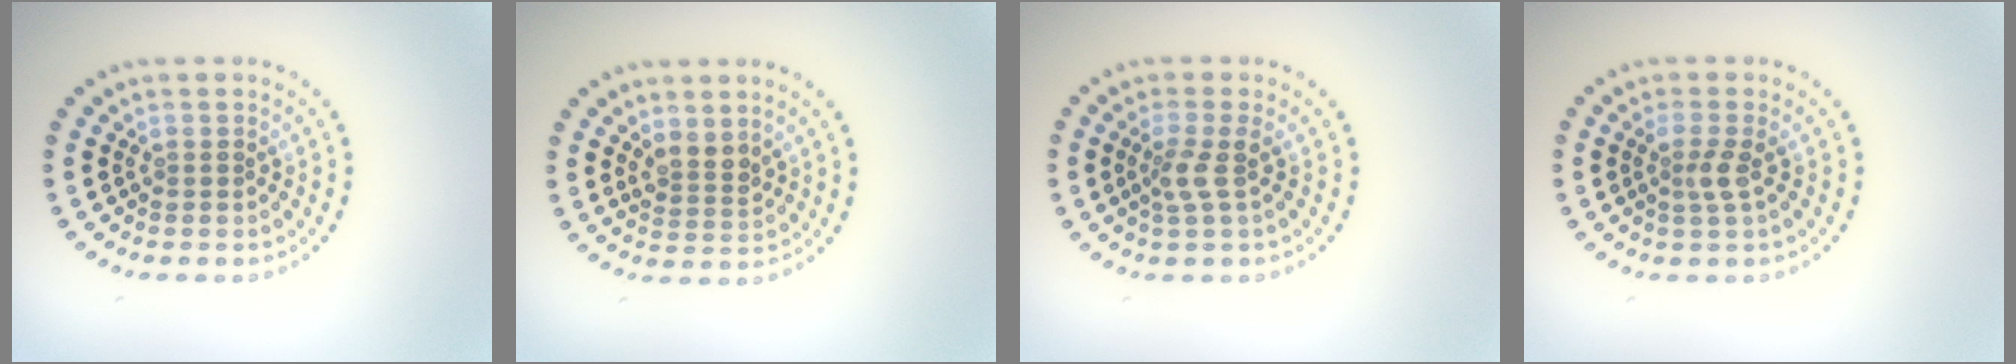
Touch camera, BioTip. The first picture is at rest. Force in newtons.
{"total": 2.0, "press": 1.7, "slide": 1.1}
{"total": 1.9, "press": 1.4, "slide": 1.3}
{"total": 1.7, "press": 1.3, "slide": 1.1}